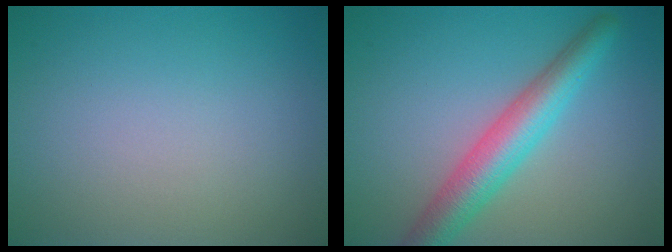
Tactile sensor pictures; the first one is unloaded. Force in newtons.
{"total": 5.2, "press": 5.1, "slide": 0.2}